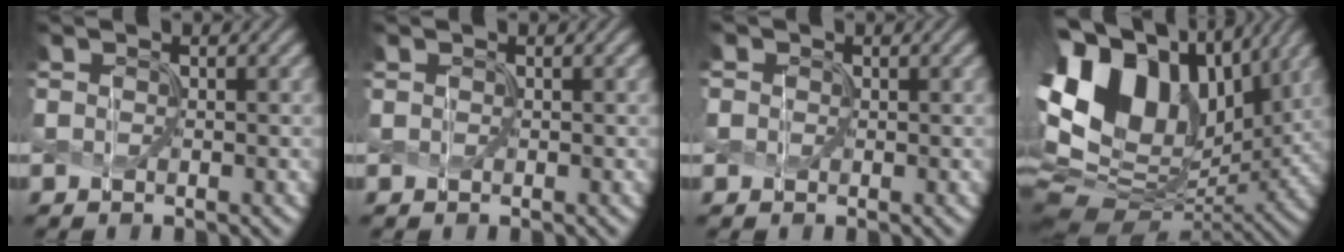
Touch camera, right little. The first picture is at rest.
{"total": 0.0}
{"total": 1.6, "force": [0.6, 1.4, 0.5], "torque": [-0.011, 0.011, -0.008]}
{"total": 15.0, "force": [3.7, 10.6, 9.9], "torque": [-0.199, 0.021, 0.071]}